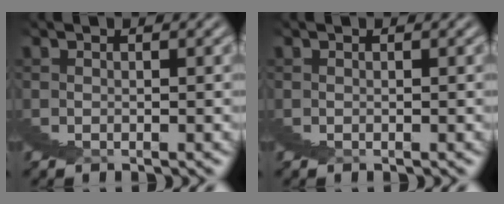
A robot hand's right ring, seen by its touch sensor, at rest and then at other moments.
{"total": 0.0}